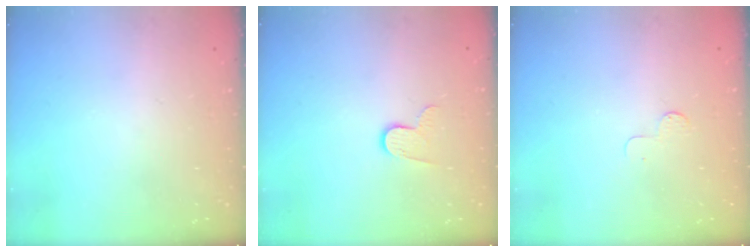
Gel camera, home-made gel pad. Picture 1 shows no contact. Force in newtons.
{"total": 6.3, "press": 6.3, "slide": 0.2}
{"total": 4.2, "press": 4.2, "slide": 0.4}